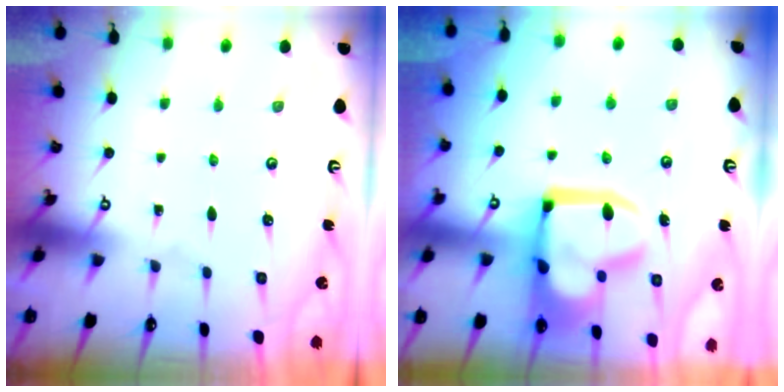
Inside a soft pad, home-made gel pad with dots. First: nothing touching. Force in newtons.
{"total": 18.6, "press": 18.5, "slide": 1.9}